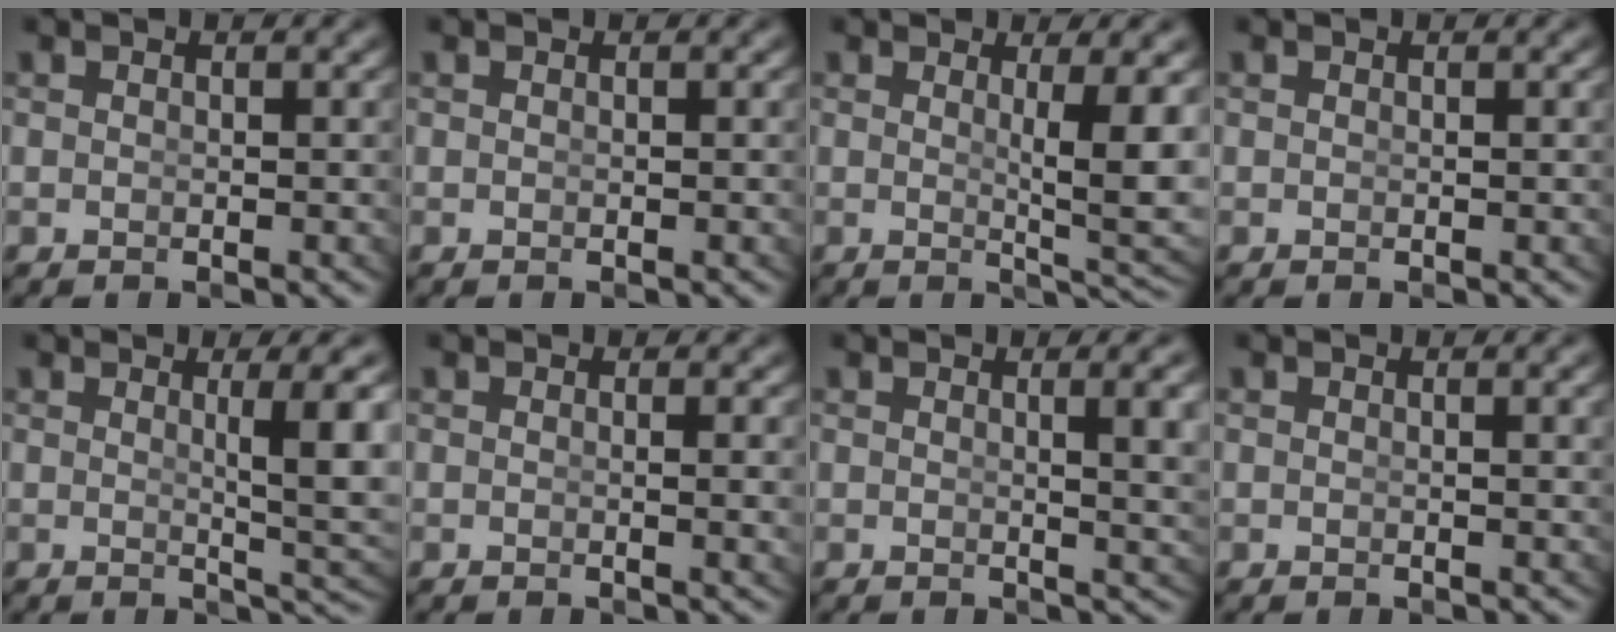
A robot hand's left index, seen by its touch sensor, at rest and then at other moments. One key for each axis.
{"total": 0.0}
{"total": 5.1, "fx": 0.9, "fy": 0.4, "fz": 5.0, "tx": -0.063, "ty": -0.016, "tz": 0.021}
{"total": 0.0}
{"total": 4.9, "fx": 0.8, "fy": 0.4, "fz": 4.8, "tx": -0.058, "ty": -0.009, "tz": 0.019}
{"total": 0.9, "fx": 0.3, "fy": -0.3, "fz": 0.8, "tx": -0.010, "ty": -0.004, "tz": 0.005}
{"total": 2.9, "fx": 0.9, "fy": 0.0, "fz": 2.8, "tx": -0.026, "ty": -0.005, "tz": 0.018}
{"total": 0.6, "fx": 0.4, "fy": -0.1, "fz": 0.5, "tx": -0.004, "ty": 0.001, "tz": 0.006}